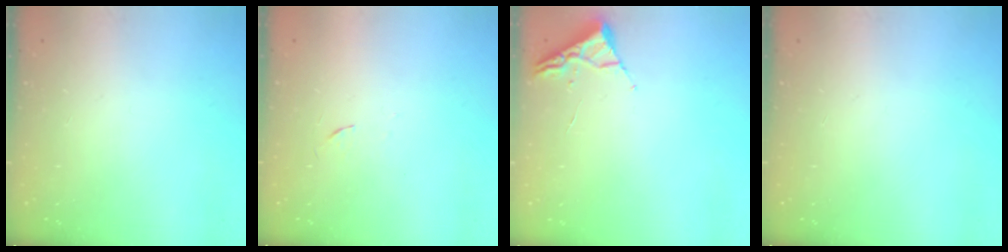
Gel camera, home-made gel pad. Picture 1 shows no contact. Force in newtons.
{"total": 3.7, "press": 3.4, "slide": 1.3}
{"total": 2.6, "press": 2.6, "slide": 0.3}
{"total": 0.0}